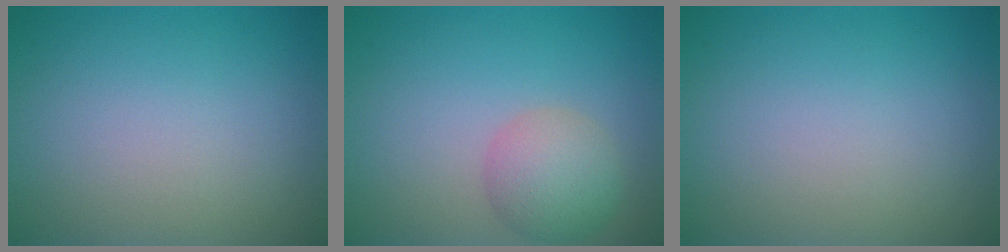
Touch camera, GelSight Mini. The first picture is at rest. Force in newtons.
{"total": 3.5, "press": 3.5, "slide": 0.2}
{"total": 0.0}